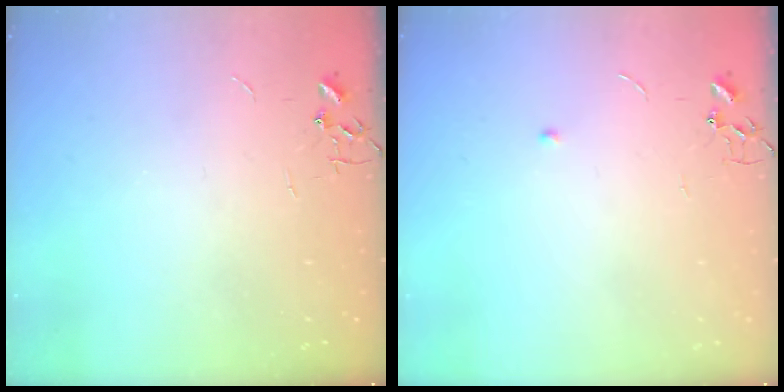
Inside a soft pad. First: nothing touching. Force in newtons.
{"total": 3.6, "press": 3.5, "slide": 0.5}